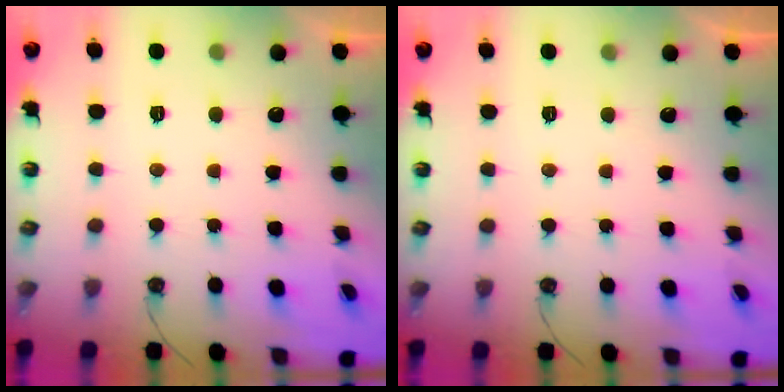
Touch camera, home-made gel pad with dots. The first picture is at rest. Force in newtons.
{"total": 0.0}